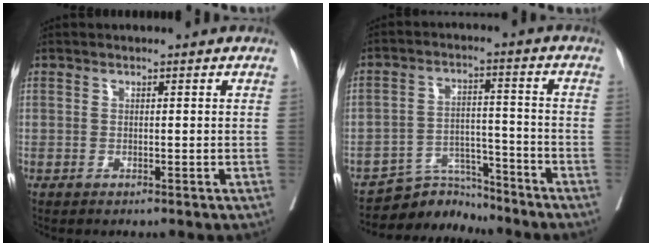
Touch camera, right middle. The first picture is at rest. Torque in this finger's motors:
{"motor_torque": [0.33, -0.61, -0.03, -0.01]}